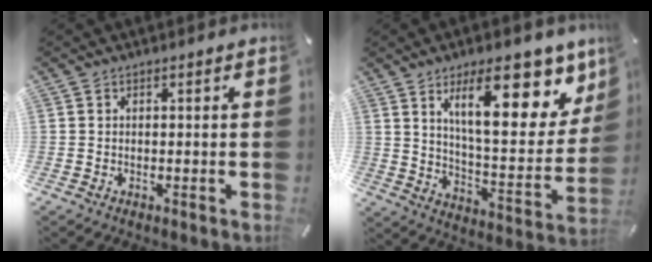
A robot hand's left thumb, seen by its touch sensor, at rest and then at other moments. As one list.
[{"total": 21.8, "force": [11.6, 8.7, 16.2], "torque": [-0.234, -0.062, 0.185]}]